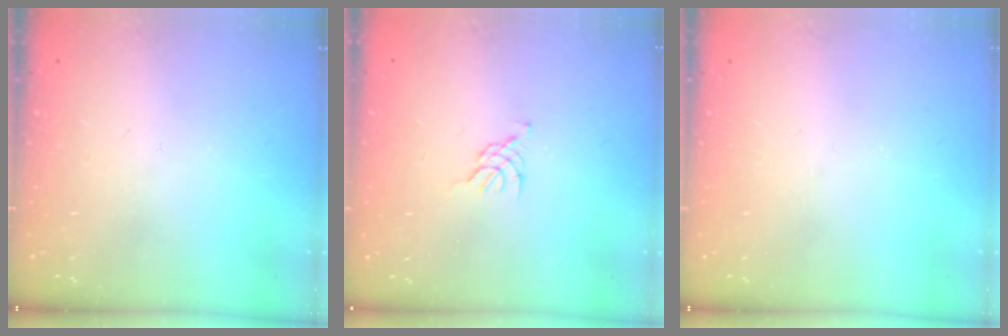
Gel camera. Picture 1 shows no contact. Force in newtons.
{"total": 0.8, "press": 0.7, "slide": 0.3}
{"total": 0.0}